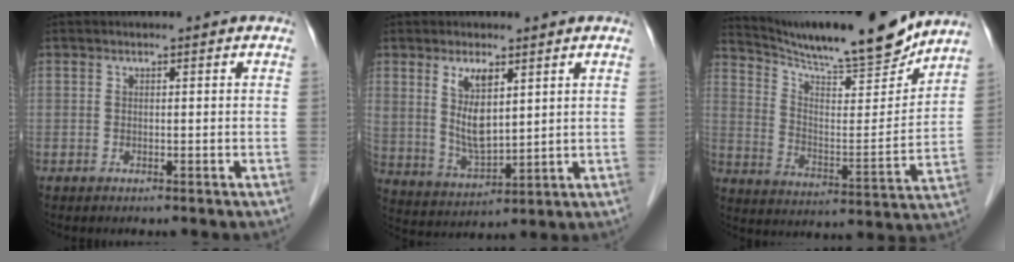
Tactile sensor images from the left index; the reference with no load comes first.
{"total": 7.4, "force": [3.1, 2.6, 6.2], "torque": [-0.124, -0.006, 0.070]}
{"total": 18.8, "force": [17.2, 1.0, 7.4], "torque": [-0.134, -0.026, 0.268]}